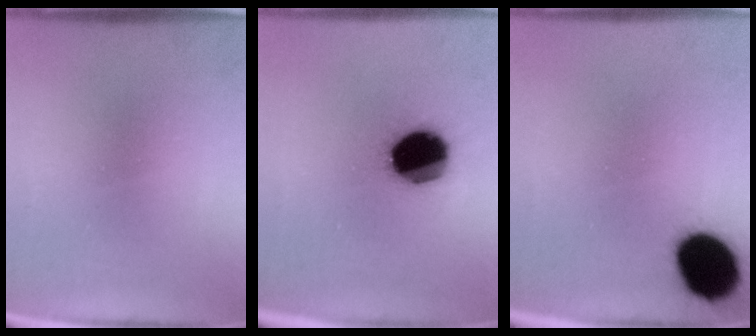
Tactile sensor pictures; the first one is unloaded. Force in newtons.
{"total": 16.6}
{"total": 14.6}